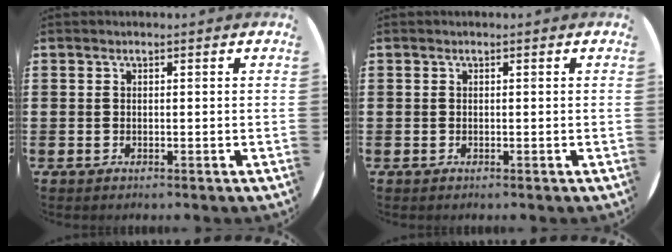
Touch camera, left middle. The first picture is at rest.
{"total": 0.0}